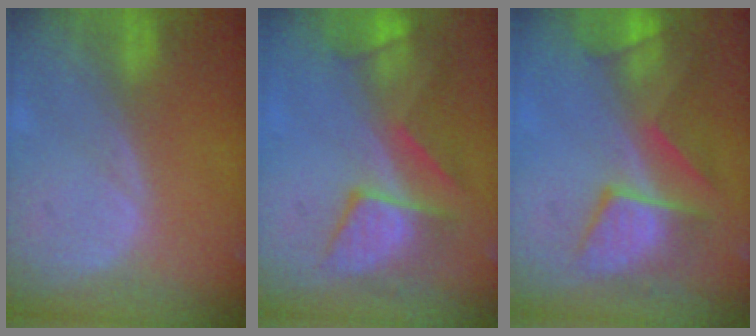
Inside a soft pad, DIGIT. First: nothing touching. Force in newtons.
{"total": 8.4, "press": 8.1, "slide": 2.2}
{"total": 8.9, "press": 8.4, "slide": 2.9}